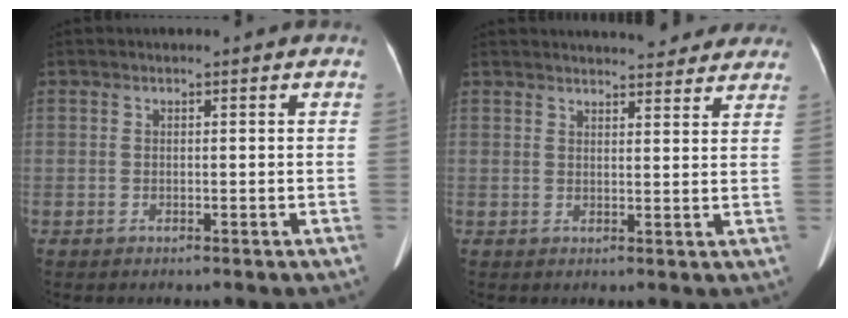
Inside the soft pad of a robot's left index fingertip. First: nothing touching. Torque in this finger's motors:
{"motor_torque": [0.63, -0.82, 0.07, 0.04]}